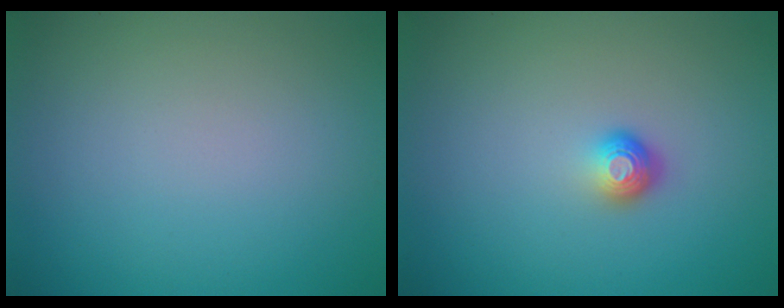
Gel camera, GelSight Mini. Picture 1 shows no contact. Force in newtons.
{"total": 1.6, "press": 1.1, "slide": 1.2}